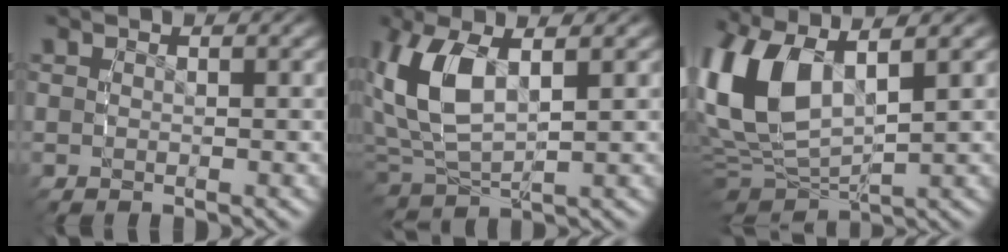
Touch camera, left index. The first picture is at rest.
{"total": 6.5, "force": [1.8, 4.0, 4.8], "torque": [-0.145, -0.006, 0.039]}
{"total": 10.0, "force": [1.4, 6.7, 7.3], "torque": [-0.197, -0.016, 0.034]}